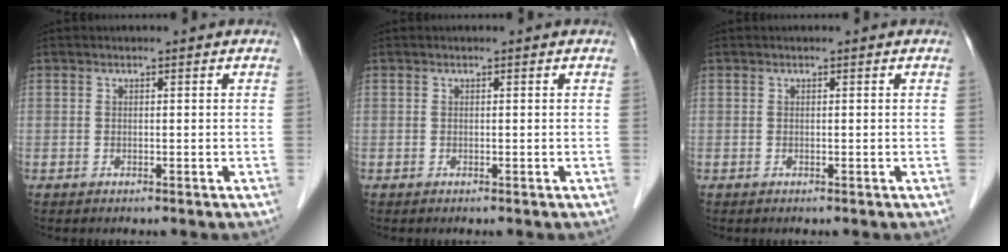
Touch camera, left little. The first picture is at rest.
{"total": 0.0}
{"total": 0.0}